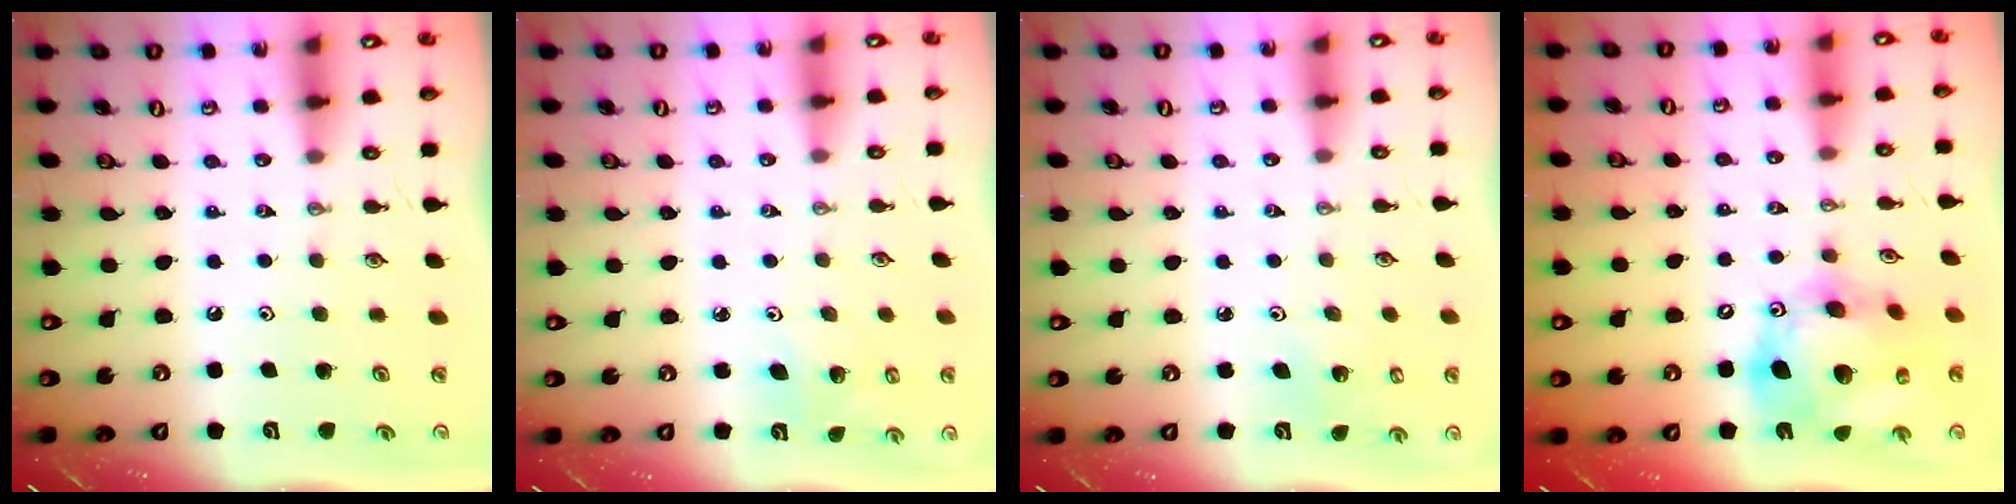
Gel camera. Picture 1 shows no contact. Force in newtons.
{"total": 3.6, "press": 3.3, "slide": 1.4}
{"total": 3.2, "press": 3.2, "slide": 0.2}
{"total": 20.4, "press": 20.2, "slide": 3.3}